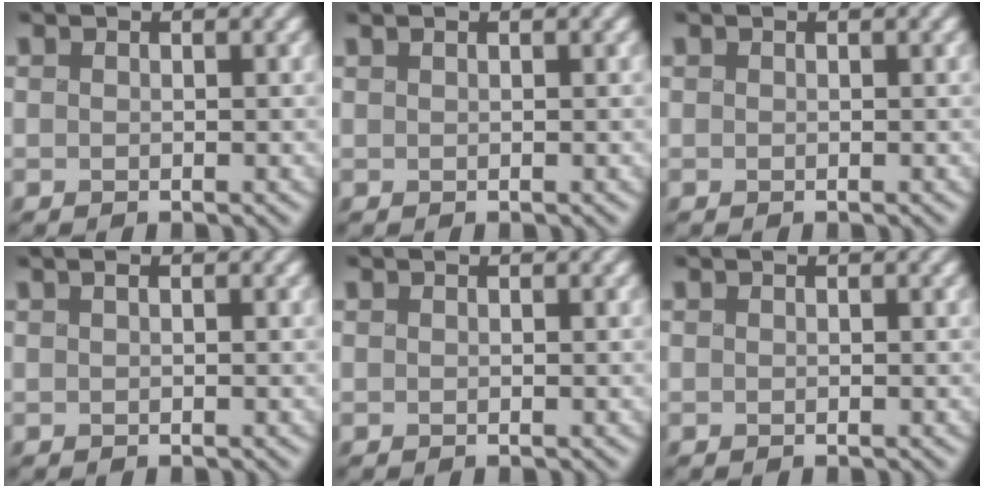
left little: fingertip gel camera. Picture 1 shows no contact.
{"total": 0.6, "force": [0.4, 0.3, 0.4], "torque": [-0.003, -0.001, 0.001]}
{"total": 0.0}
{"total": 1.5, "force": [0.6, 0.7, 1.1], "torque": [-0.010, 0.002, -0.004]}
{"total": 0.0}
{"total": 0.0}